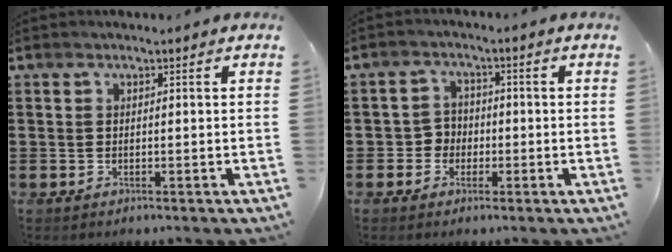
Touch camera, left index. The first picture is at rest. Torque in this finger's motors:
{"motor_torque": [-0.31, 0.39, 0.01, -0.01]}